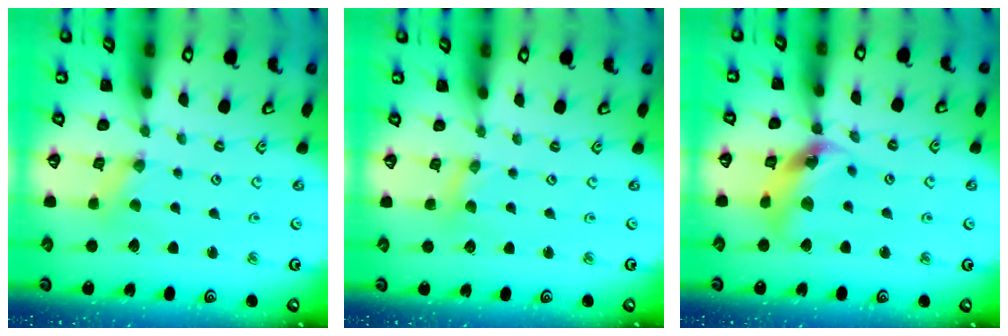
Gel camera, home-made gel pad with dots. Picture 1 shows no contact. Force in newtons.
{"total": 0.7, "press": 0.6, "slide": 0.2}
{"total": 13.1, "press": 13.0, "slide": 1.7}